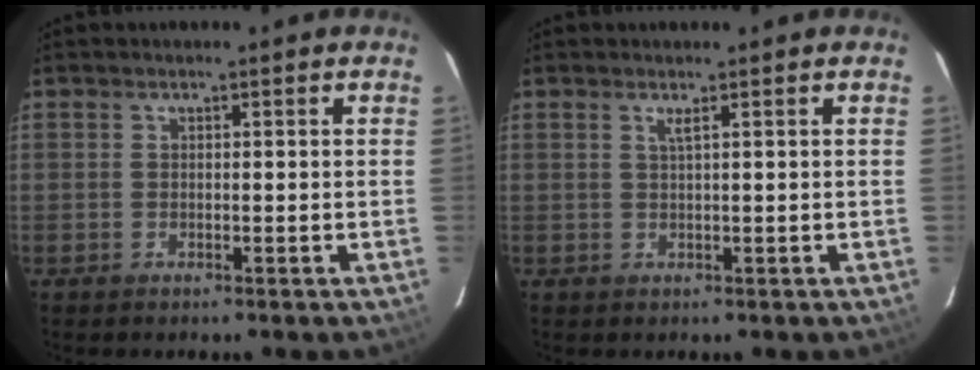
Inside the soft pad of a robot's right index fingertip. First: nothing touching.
{"total": 1.1, "force": [0.5, -0.3, 0.9], "torque": [-0.017, -0.001, 0.009]}